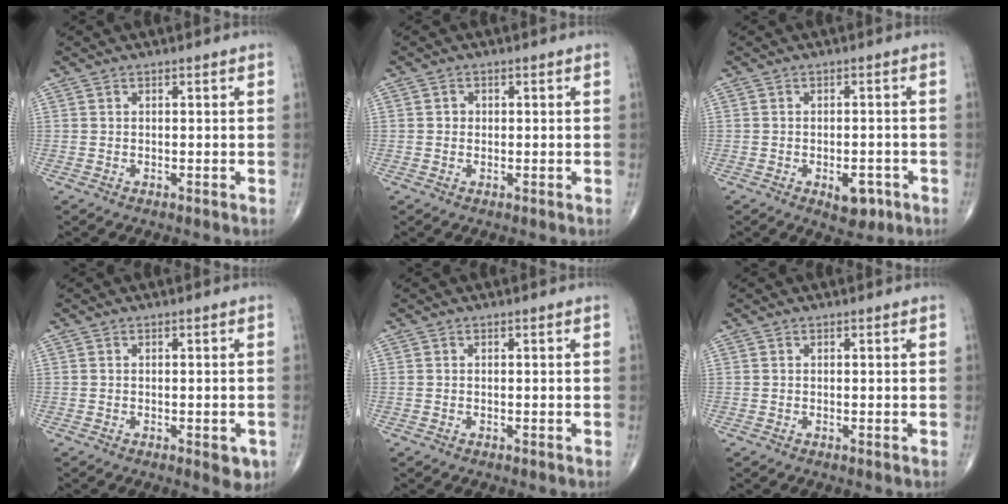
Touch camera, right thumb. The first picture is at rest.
{"total": 1.2, "force": [0.0, 1.1, 0.4], "torque": [-0.001, 0.003, -0.001]}
{"total": 4.7, "force": [-2.1, 2.5, 3.4], "torque": [-0.031, 0.007, -0.022]}
{"total": 3.4, "force": [-1.3, 1.4, 2.8], "torque": [-0.019, -0.003, -0.012]}
{"total": 0.0}
{"total": 0.0}